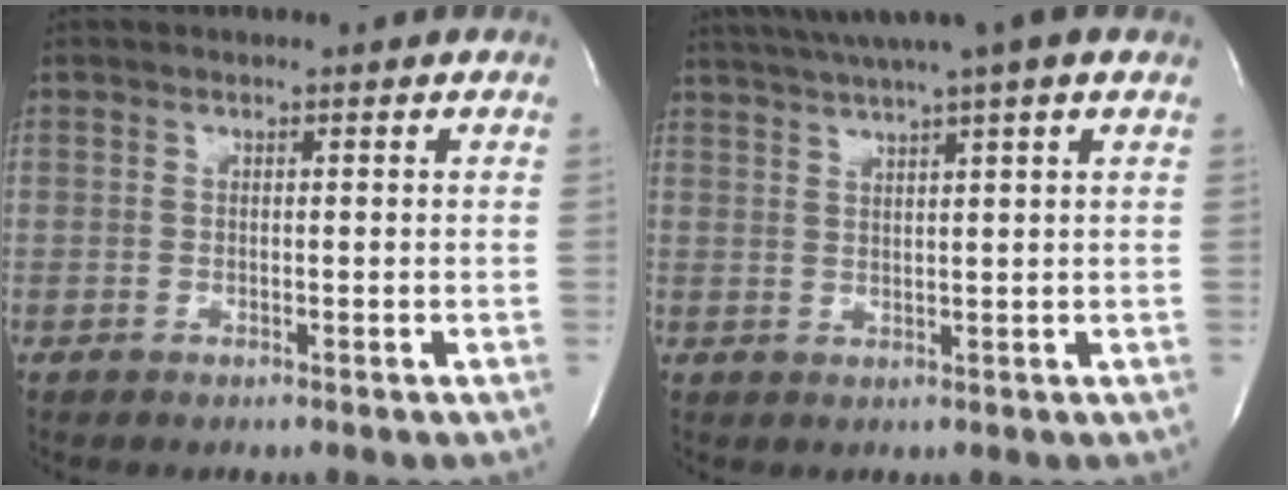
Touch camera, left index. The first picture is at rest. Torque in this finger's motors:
{"motor_torque": [0.42, -0.50, 0.76, 0.21]}